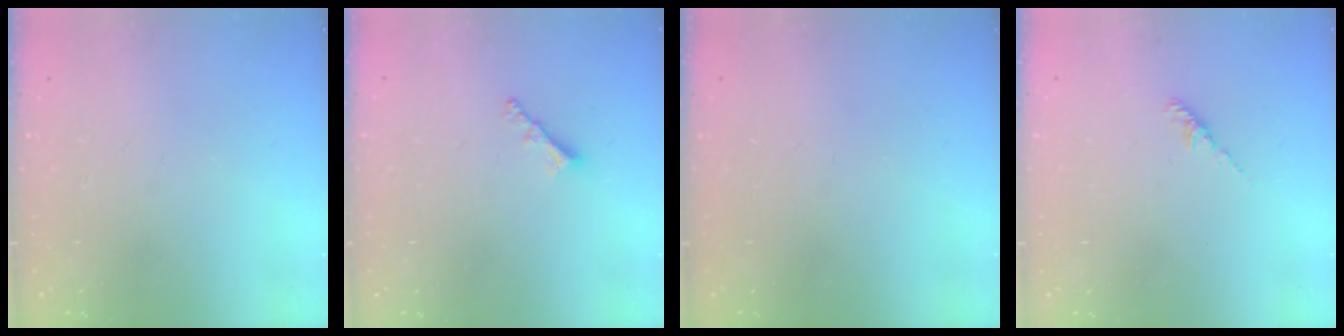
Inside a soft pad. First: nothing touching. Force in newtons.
{"total": 1.9, "press": 1.9, "slide": 0.5}
{"total": 0.0}
{"total": 2.2, "press": 2.1, "slide": 0.6}